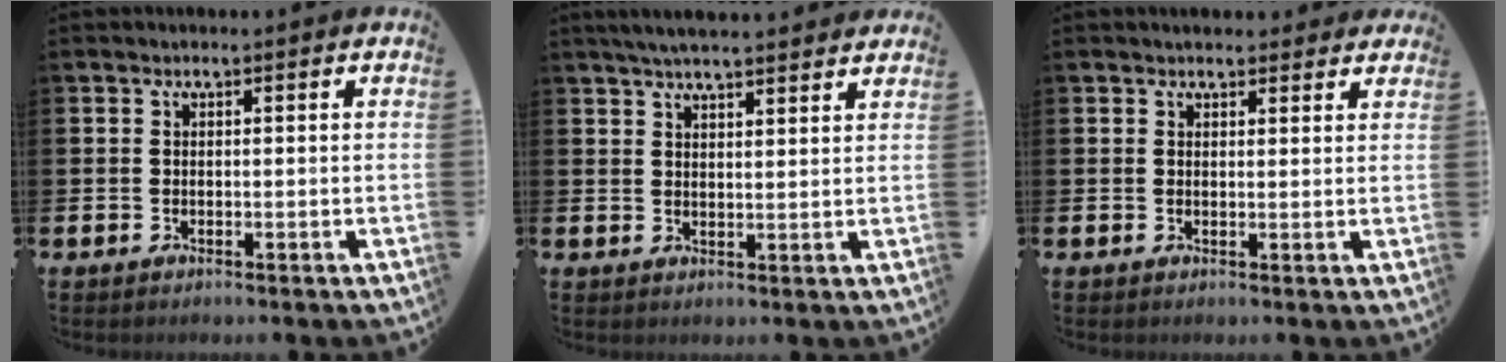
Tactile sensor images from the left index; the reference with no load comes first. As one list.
[{"total": 4.4, "force": [4.2, 0.3, 1.3], "torque": [-0.033, -0.013, 0.076]}, {"total": 2.3, "force": [2.1, 0.8, 0.0], "torque": [0.005, -0.006, 0.037]}]